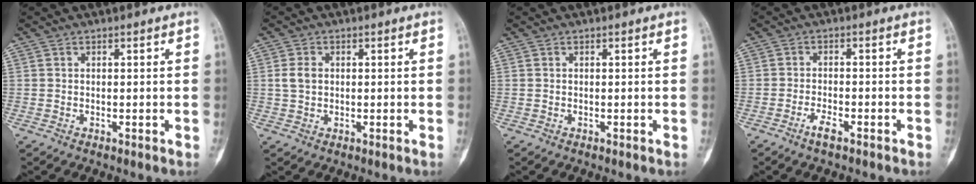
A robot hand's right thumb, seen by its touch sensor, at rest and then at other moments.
{"total": 3.2, "force": [0.4, 2.4, 2.0], "torque": [-0.034, 0.004, 0.006]}
{"total": 0.0}
{"total": 2.9, "force": [-2.0, 1.0, 1.9], "torque": [-0.035, 0.011, -0.040]}